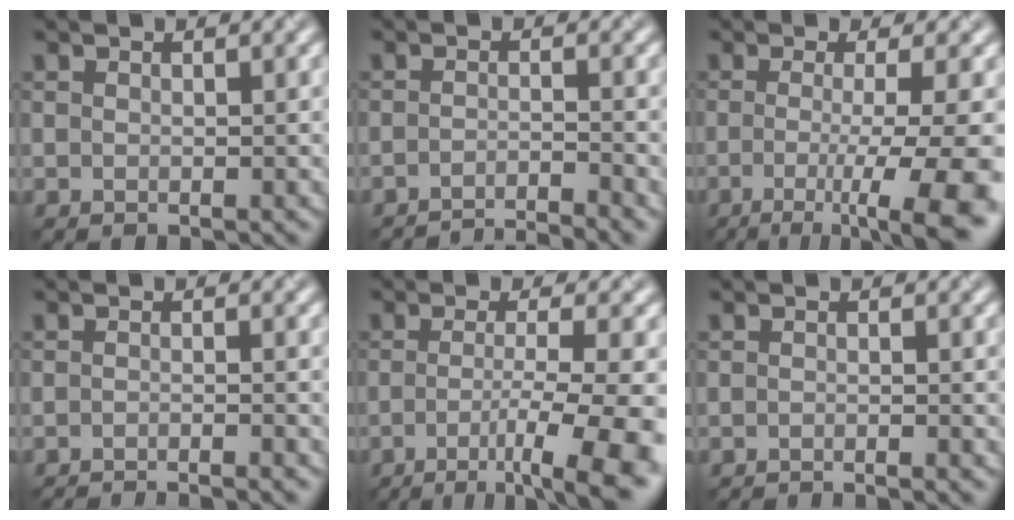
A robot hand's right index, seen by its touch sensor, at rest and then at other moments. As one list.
[{"total": 4.4, "force": [-3.9, 0.5, 2.0], "torque": [-0.025, 0.000, -0.068]}, {"total": 9.1, "force": [-2.3, 2.4, 8.5], "torque": [-0.118, -0.021, -0.036]}, {"total": 4.8, "force": [-4.5, 0.6, 1.7], "torque": [-0.016, -0.007, -0.065]}, {"total": 9.0, "force": [-3.3, 2.0, 8.1], "torque": [-0.111, -0.007, -0.051]}, {"total": 2.8, "force": [-2.6, 0.3, 1.1], "torque": [-0.010, -0.003, -0.043]}]